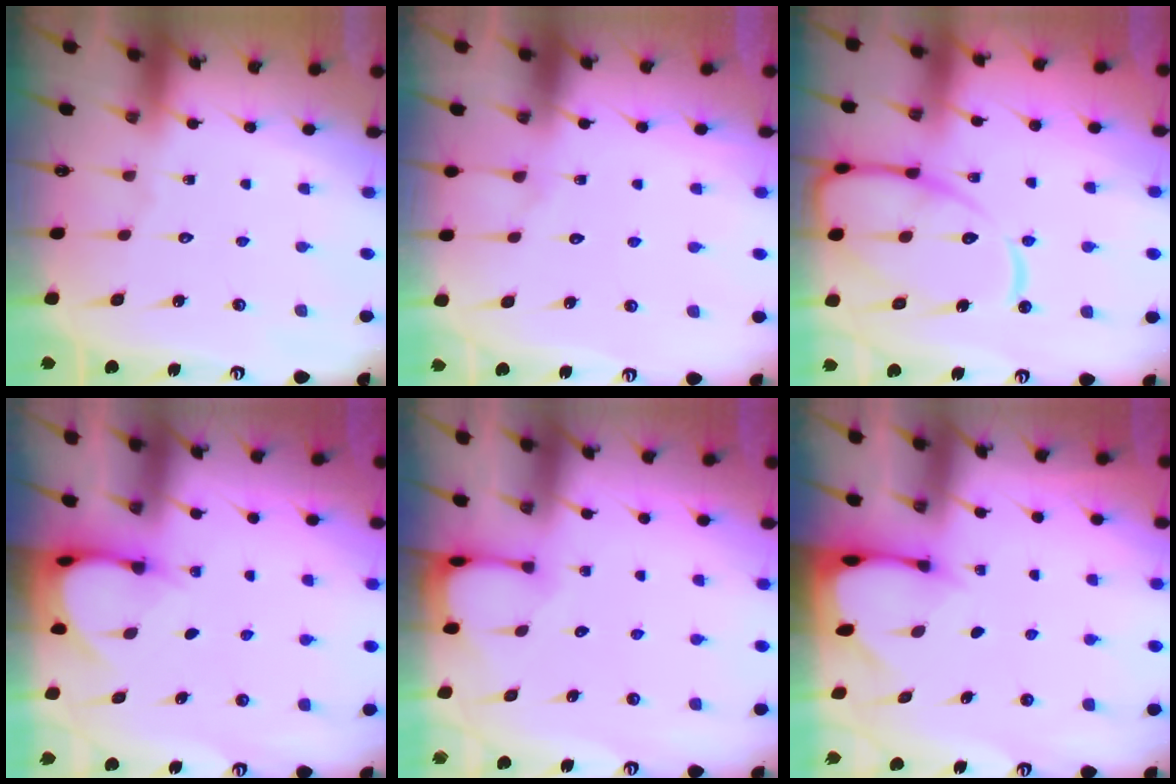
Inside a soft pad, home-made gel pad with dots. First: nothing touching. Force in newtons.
{"total": 3.8, "press": 3.8, "slide": 0.4}
{"total": 14.8, "press": 14.7, "slide": 1.7}
{"total": 4.0, "press": 4.0, "slide": 0.3}
{"total": 2.3, "press": 2.3, "slide": 0.4}
{"total": 2.3, "press": 2.3, "slide": 0.1}